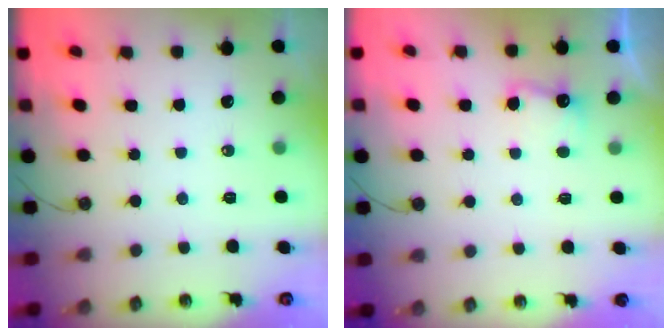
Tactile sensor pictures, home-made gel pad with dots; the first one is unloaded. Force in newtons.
{"total": 3.0, "press": 2.8, "slide": 0.9}